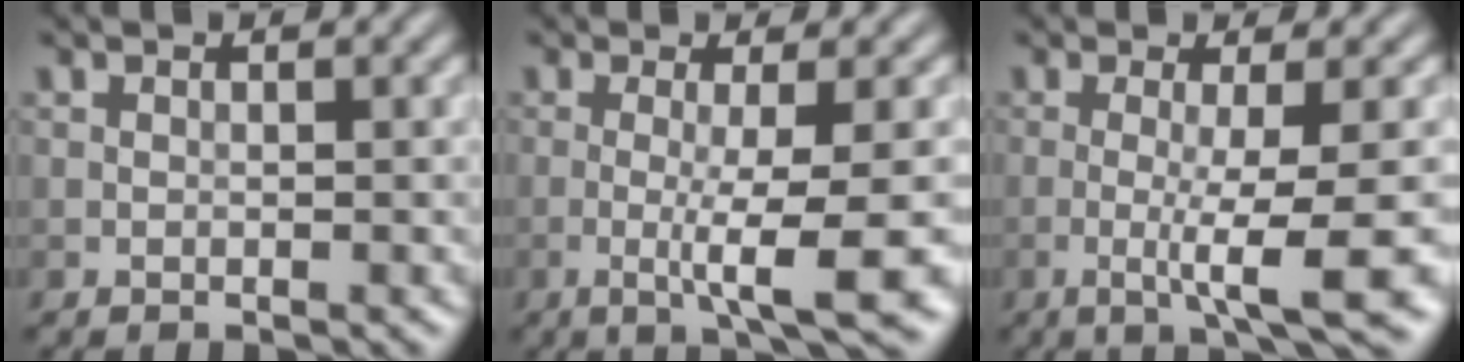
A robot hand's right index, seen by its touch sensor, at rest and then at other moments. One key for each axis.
{"total": 7.2, "fx": -1.5, "fy": 1.3, "fz": 6.9, "tx": -0.106, "ty": -0.012, "tz": -0.026}
{"total": 7.2, "fx": -1.5, "fy": 1.2, "fz": 6.9, "tx": -0.105, "ty": -0.010, "tz": -0.026}